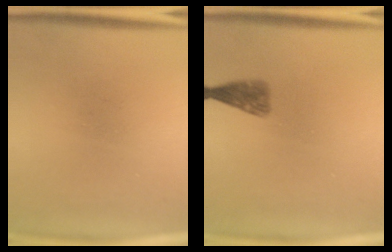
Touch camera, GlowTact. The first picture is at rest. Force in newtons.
{"total": 2.5}